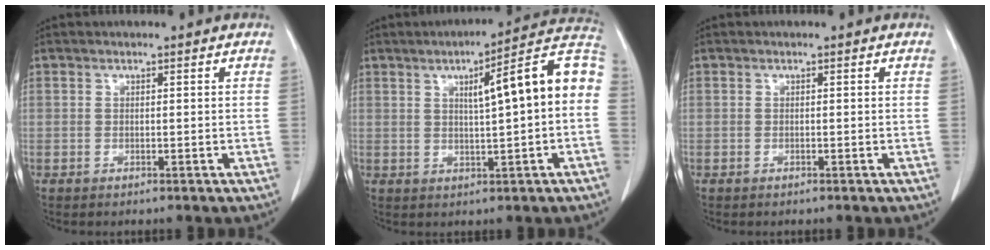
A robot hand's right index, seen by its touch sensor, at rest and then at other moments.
{"total": 13.1, "force": [1.7, 1.0, 12.9], "torque": [-0.174, 0.032, 0.018]}
{"total": 0.0}